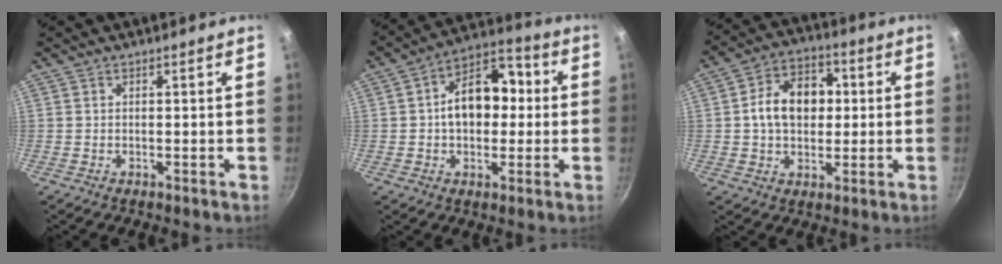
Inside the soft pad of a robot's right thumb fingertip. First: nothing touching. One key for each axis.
{"total": 13.7, "fx": 0.8, "fy": 8.9, "fz": 10.4, "tx": -0.126, "ty": 0.033, "tz": 0.003}
{"total": 12.5, "fx": 1.1, "fy": 8.9, "fz": 8.8, "tx": -0.118, "ty": 0.018, "tz": 0.013}